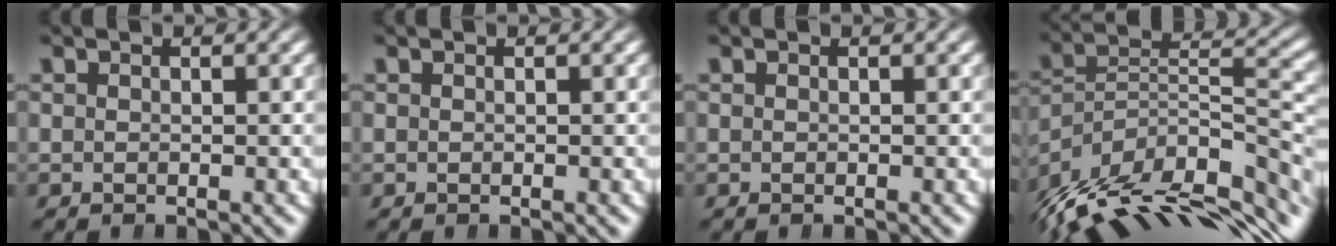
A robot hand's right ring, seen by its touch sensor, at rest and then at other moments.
{"total": 0.0}
{"total": 0.0}
{"total": 15.5, "force": [-8.4, 8.4, 9.9], "torque": [-0.159, -0.047, -0.108]}